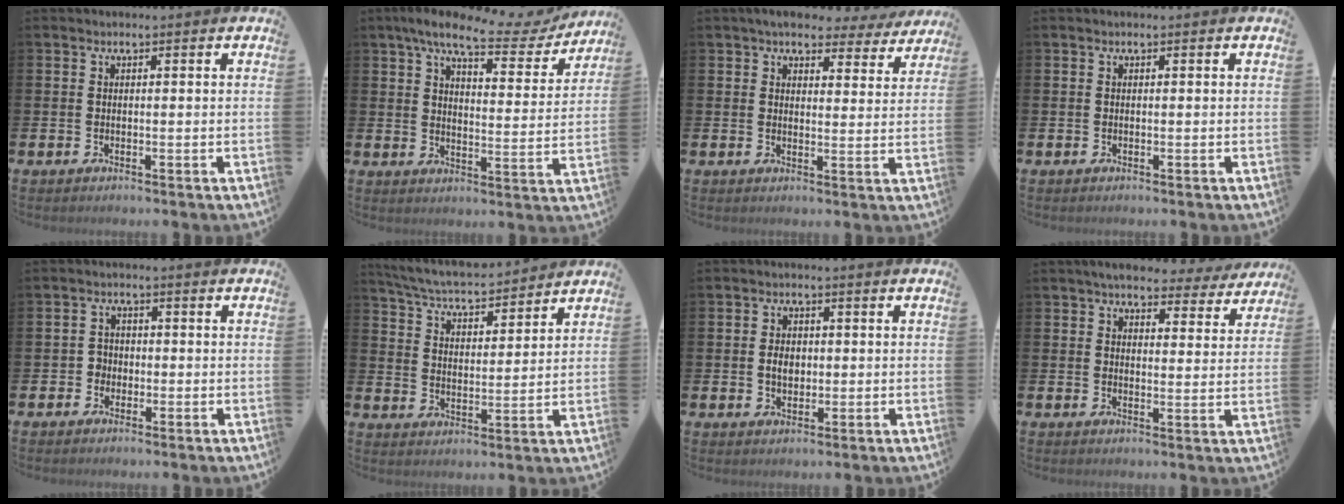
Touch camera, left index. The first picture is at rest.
{"total": 8.3, "force": [6.8, 2.2, 4.2], "torque": [-0.087, -0.033, 0.111]}
{"total": 5.4, "force": [4.8, 2.0, 1.3], "torque": [-0.031, -0.023, 0.085]}
{"total": 0.0}
{"total": 2.0, "force": [-0.8, 1.8, 0.3], "torque": [-0.008, 0.006, -0.021]}
{"total": 5.7, "force": [5.6, 0.6, 1.2], "torque": [-0.049, -0.040, 0.095]}
{"total": 2.7, "force": [0.1, 2.0, 1.8], "torque": [-0.019, 0.001, -0.005]}
{"total": 5.4, "force": [4.9, 1.8, 1.4], "torque": [-0.034, -0.024, 0.085]}